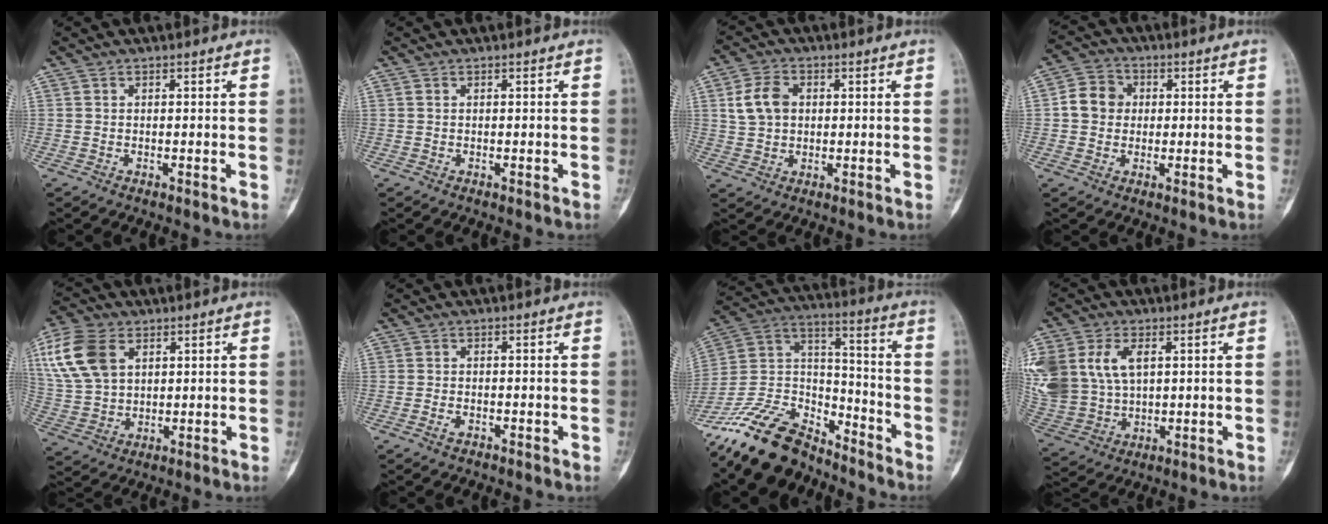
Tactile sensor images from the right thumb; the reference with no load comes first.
{"total": 0.0}
{"total": 6.6, "force": [1.3, 4.8, 4.3], "torque": [-0.073, 0.006, 0.024]}
{"total": 6.5, "force": [0.4, 5.8, 3.0], "torque": [-0.035, 0.013, -0.003]}
{"total": 13.7, "force": [5.2, 9.0, 9.0], "torque": [-0.183, -0.004, 0.108]}
{"total": 1.3, "force": [-0.8, 0.7, 0.7], "torque": [-0.015, 0.003, -0.016]}
{"total": 18.6, "force": [-15.2, 8.4, 6.6], "torque": [-0.106, 0.102, -0.284]}
{"total": 19.9, "force": [5.5, 14.0, 13.0], "torque": [-0.319, 0.014, 0.122]}